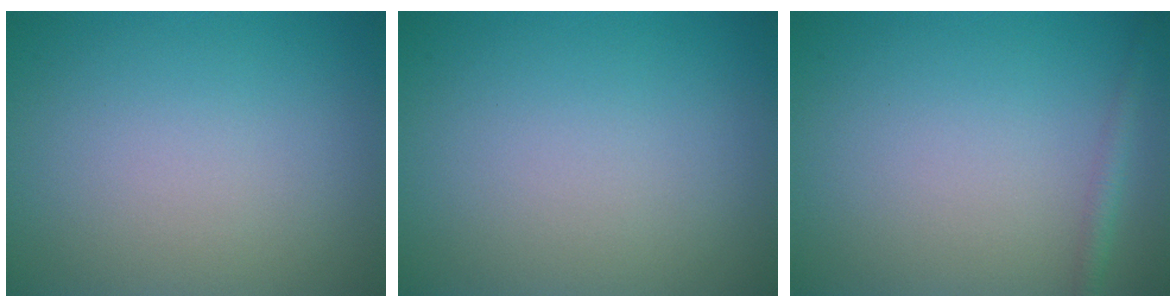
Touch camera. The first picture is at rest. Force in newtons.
{"total": 0.0}
{"total": 1.3, "press": 1.3, "slide": 0.0}